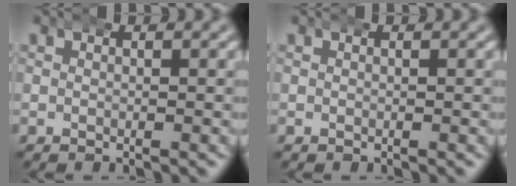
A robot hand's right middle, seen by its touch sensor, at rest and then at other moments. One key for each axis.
{"total": 0.0}